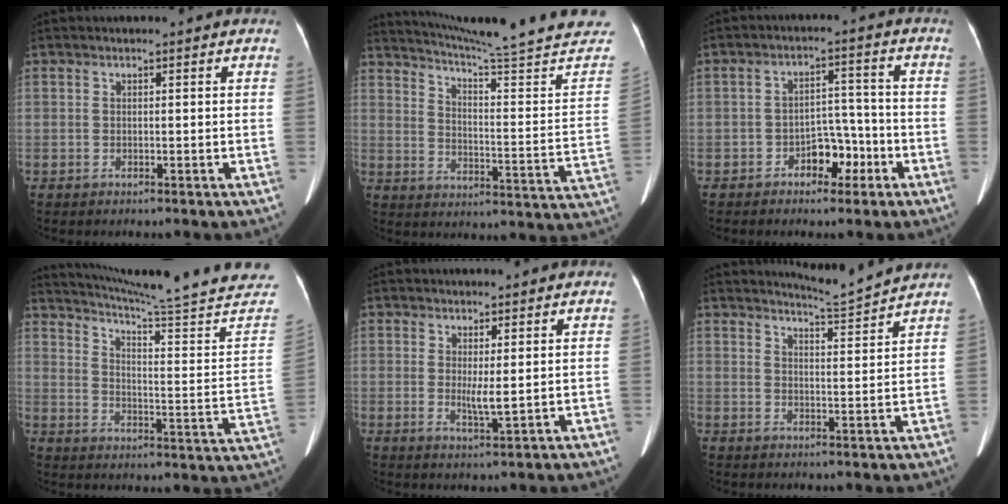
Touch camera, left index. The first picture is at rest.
{"total": 25.9, "force": [23.7, -1.3, 10.2], "torque": [-0.160, -0.112, 0.297]}
{"total": 5.4, "force": [-3.1, 3.1, 3.1], "torque": [-0.046, 0.020, -0.048]}
{"total": 26.5, "force": [24.2, -1.5, 10.7], "torque": [-0.172, -0.116, 0.304]}
{"total": 2.9, "force": [0.5, 0.2, 2.8], "torque": [-0.056, -0.010, 0.015]}
{"total": 5.6, "force": [5.3, -1.7, -0.1], "torque": [-0.015, -0.026, 0.083]}